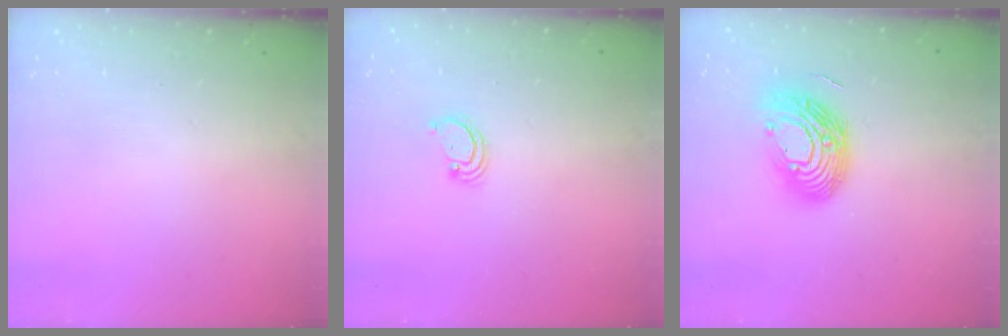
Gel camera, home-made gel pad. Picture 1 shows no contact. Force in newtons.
{"total": 1.7, "press": 1.7, "slide": 0.1}
{"total": 14.8, "press": 14.8, "slide": 1.0}